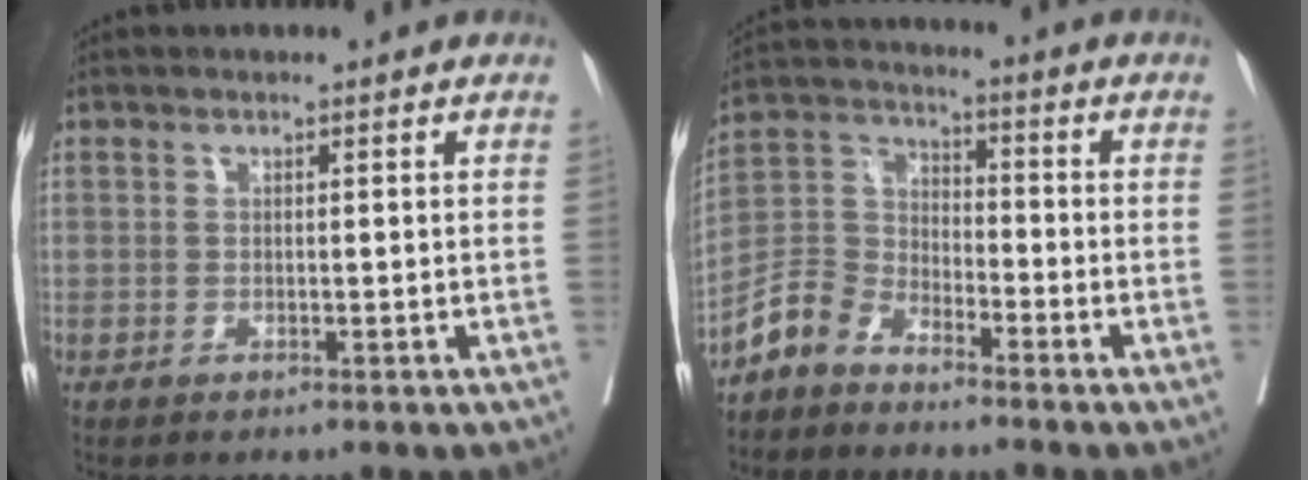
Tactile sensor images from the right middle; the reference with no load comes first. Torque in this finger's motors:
{"motor_torque": [0.73, -0.74, 0.16, 0.06]}